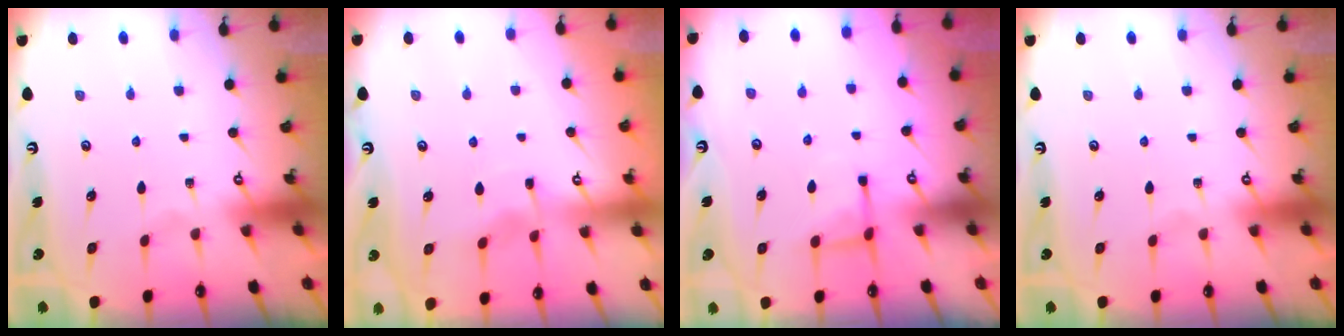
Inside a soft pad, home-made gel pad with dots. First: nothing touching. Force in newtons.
{"total": 3.4, "press": 3.4, "slide": 0.5}
{"total": 5.4, "press": 5.4, "slide": 0.6}
{"total": 0.0}